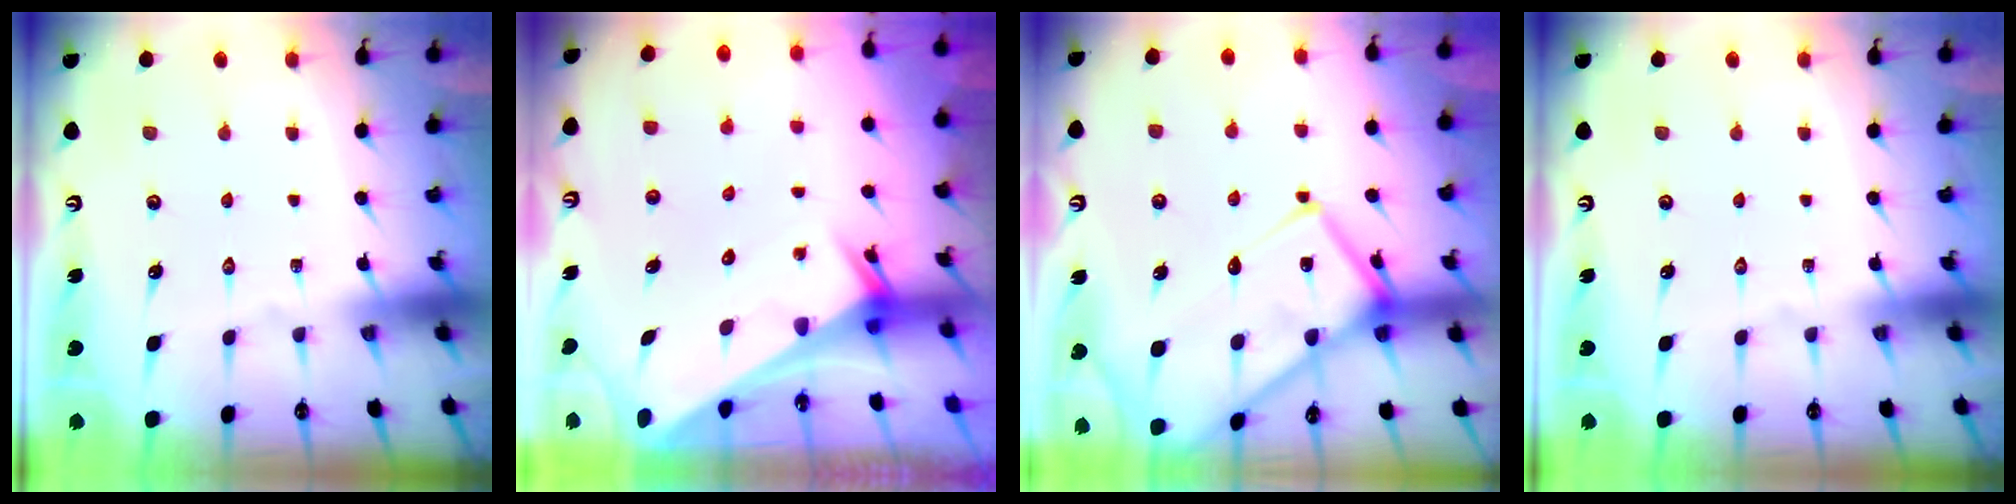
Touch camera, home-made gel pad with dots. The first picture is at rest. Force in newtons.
{"total": 2.6, "press": 2.6, "slide": 0.1}
{"total": 18.5, "press": 18.5, "slide": 1.6}
{"total": 0.0}